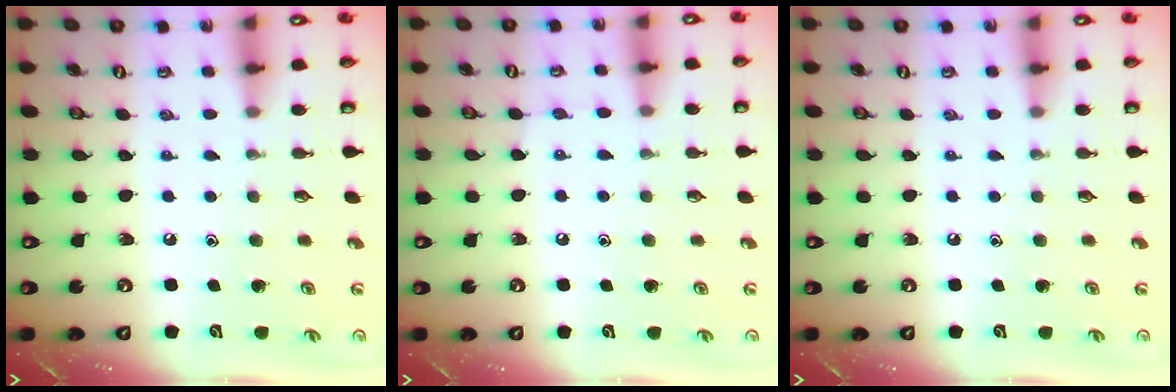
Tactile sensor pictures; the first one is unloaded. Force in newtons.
{"total": 4.4, "press": 4.4, "slide": 0.5}
{"total": 0.0}